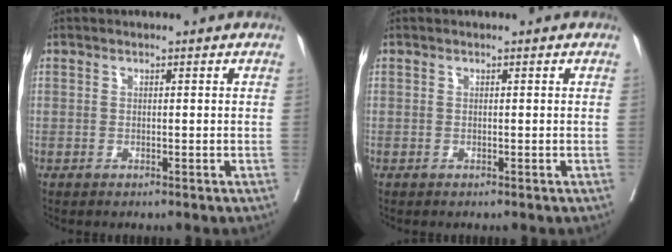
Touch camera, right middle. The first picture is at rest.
{"total": 0.0}